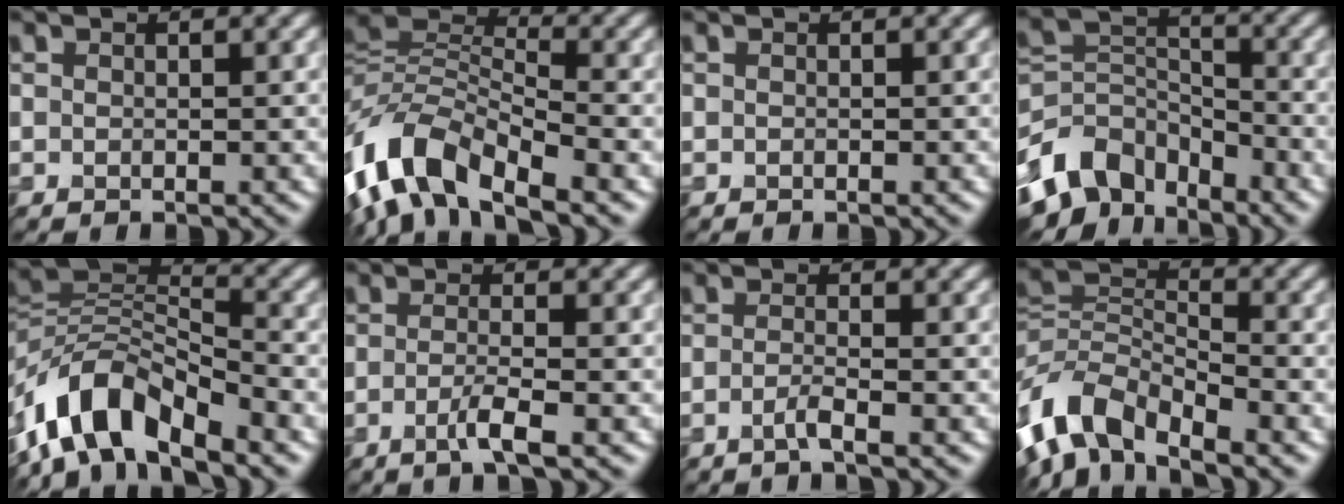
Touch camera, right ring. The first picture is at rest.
{"total": 8.5, "force": [-4.7, 4.1, 5.8], "torque": [-0.108, 0.014, -0.107]}
{"total": 0.0}
{"total": 7.5, "force": [-4.8, 4.9, 3.1], "torque": [-0.054, 0.002, -0.107]}
{"total": 8.0, "force": [-5.0, 3.6, 5.1], "torque": [-0.082, 0.013, -0.105]}
{"total": 1.9, "force": [-0.8, 0.0, 1.7], "torque": [-0.035, 0.006, -0.027]}
{"total": 1.0, "force": [-0.6, -0.1, 0.9], "torque": [-0.019, 0.006, -0.020]}
{"total": 6.6, "force": [-4.1, 3.5, 3.8], "torque": [-0.072, 0.005, -0.094]}